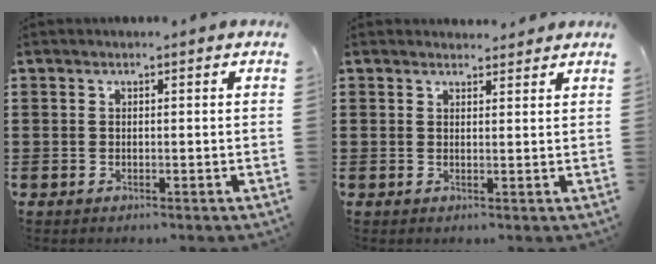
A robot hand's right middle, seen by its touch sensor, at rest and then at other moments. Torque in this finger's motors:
{"motor_torque": [-0.19, -0.16, -0.08, -0.02]}